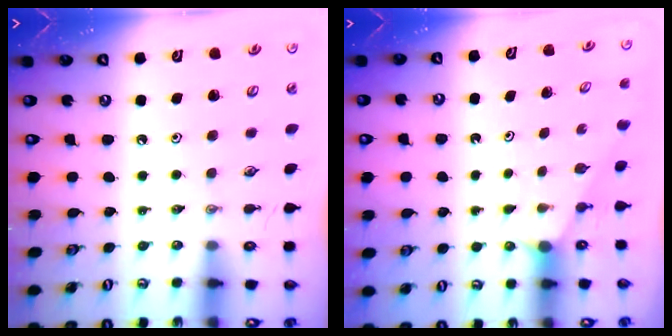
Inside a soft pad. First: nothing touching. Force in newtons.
{"total": 0.6, "press": 0.6, "slide": 0.1}